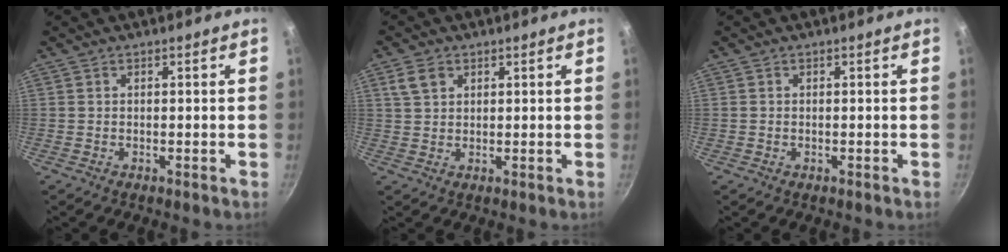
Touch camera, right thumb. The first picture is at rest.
{"total": 3.8, "force": [1.8, 2.7, 2.0], "torque": [-0.026, 0.002, 0.036]}
{"total": 0.0}